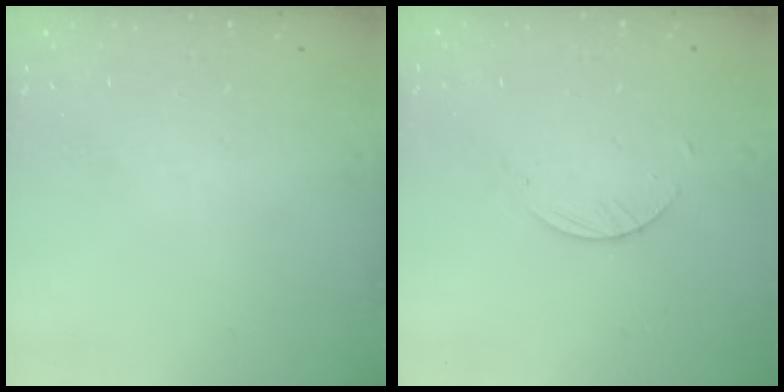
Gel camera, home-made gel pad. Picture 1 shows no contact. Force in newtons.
{"total": 1.8, "press": 1.8, "slide": 0.1}